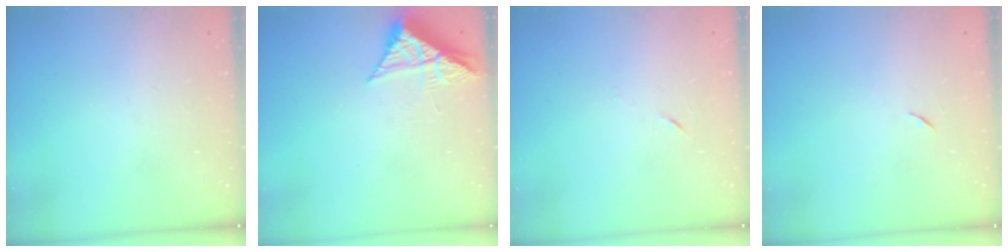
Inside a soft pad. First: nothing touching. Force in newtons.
{"total": 7.0, "press": 7.0, "slide": 0.3}
{"total": 3.8, "press": 3.7, "slide": 1.1}
{"total": 5.3, "press": 4.8, "slide": 2.2}